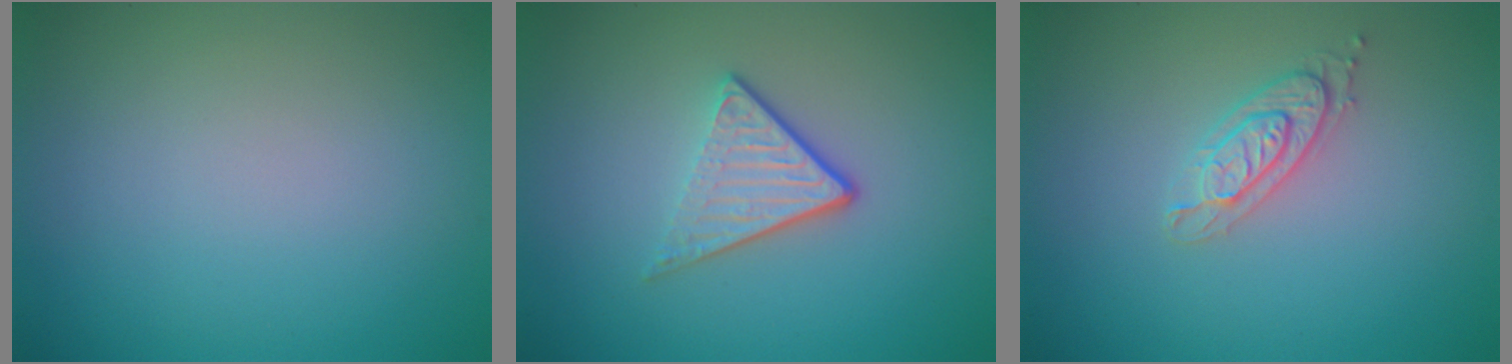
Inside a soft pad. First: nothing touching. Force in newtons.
{"total": 3.6, "press": 2.6, "slide": 2.5}
{"total": 2.1, "press": 2.1, "slide": 0.4}